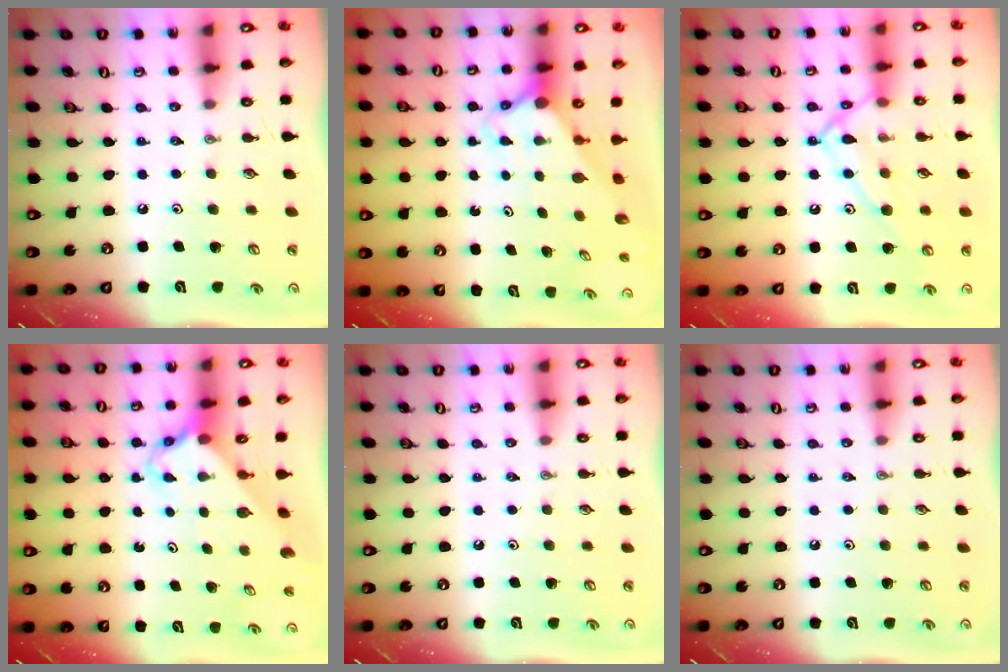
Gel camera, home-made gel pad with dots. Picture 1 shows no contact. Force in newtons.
{"total": 2.5, "press": 2.5, "slide": 0.2}
{"total": 12.5, "press": 12.4, "slide": 1.0}
{"total": 2.6, "press": 2.6, "slide": 0.2}
{"total": 0.0}
{"total": 0.0}